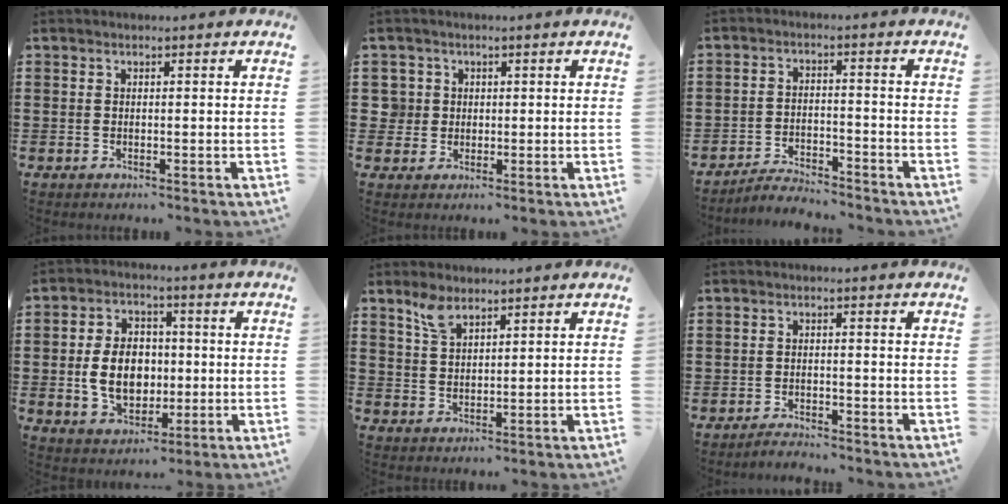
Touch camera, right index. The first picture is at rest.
{"total": 3.0, "force": [0.4, 3.0, 0.2], "torque": [-0.019, 0.012, 0.006]}
{"total": 3.7, "force": [-3.7, 0.4, 0.5], "torque": [-0.013, 0.007, -0.076]}
{"total": 8.9, "force": [-0.5, 6.5, 6.0], "torque": [-0.124, 0.006, -0.013]}
{"total": 4.1, "force": [2.9, 1.6, 2.3], "torque": [-0.053, 0.002, 0.055]}
{"total": 2.0, "force": [-2.0, 0.1, 0.0], "torque": [-0.007, 0.002, -0.041]}